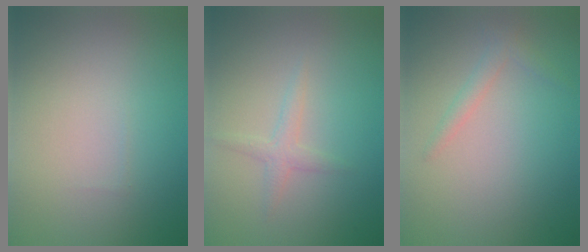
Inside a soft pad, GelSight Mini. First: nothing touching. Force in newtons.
{"total": 1.5, "press": 1.5, "slide": 0.1}
{"total": 1.3, "press": 1.3, "slide": 0.0}